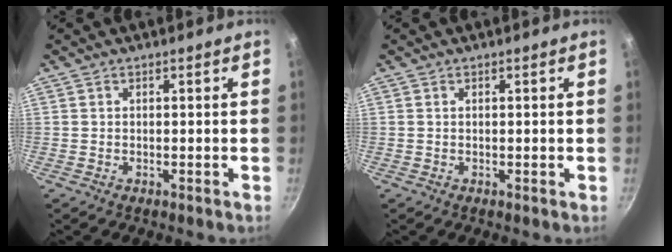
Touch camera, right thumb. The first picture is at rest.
{"total": 0.0}